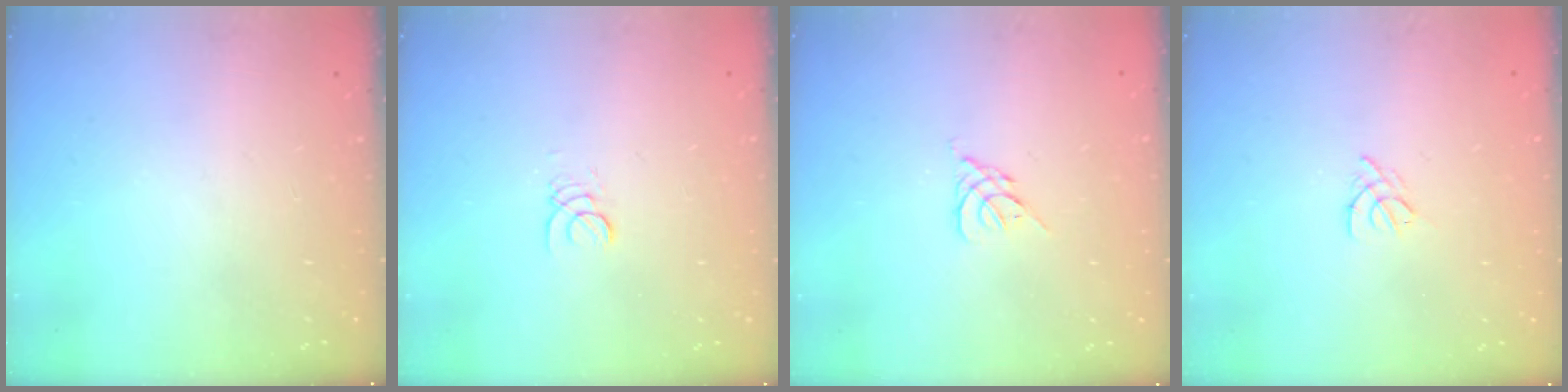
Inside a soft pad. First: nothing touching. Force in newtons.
{"total": 1.3, "press": 1.3, "slide": 0.1}
{"total": 2.6, "press": 2.5, "slide": 0.7}
{"total": 2.5, "press": 2.4, "slide": 0.6}